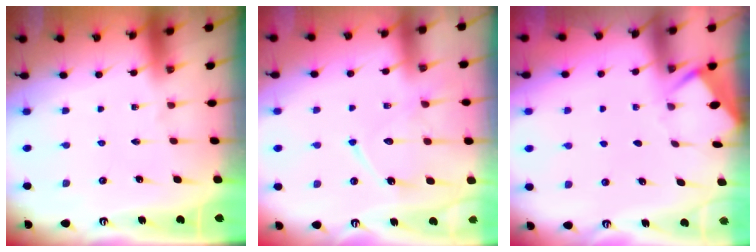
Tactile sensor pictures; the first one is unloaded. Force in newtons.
{"total": 13.2, "press": 13.1, "slide": 1.2}
{"total": 2.9, "press": 2.9, "slide": 0.3}